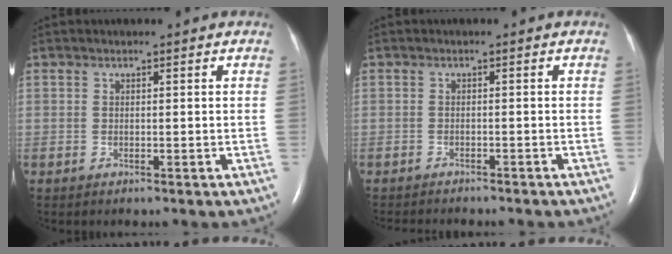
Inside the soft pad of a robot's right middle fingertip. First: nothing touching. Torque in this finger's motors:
{"motor_torque": [0.20, -0.22, -0.04, 0.03]}